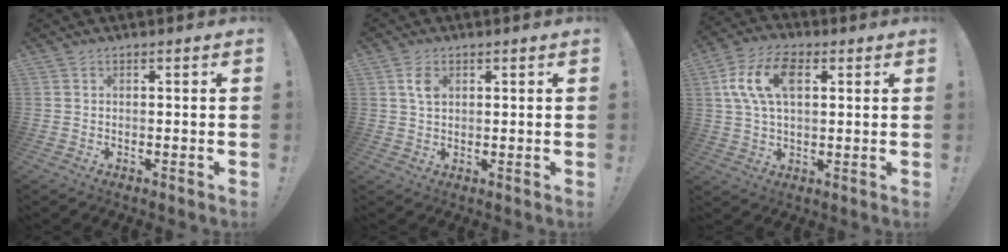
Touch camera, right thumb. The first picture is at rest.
{"total": 4.1, "force": [1.4, 2.6, 2.9], "torque": [-0.052, 0.003, 0.025]}
{"total": 13.9, "force": [4.1, 8.3, 10.4], "torque": [-0.192, 0.003, 0.073]}